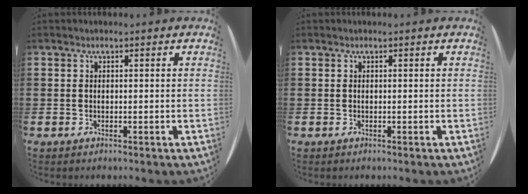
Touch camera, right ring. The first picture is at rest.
{"total": 0.0}